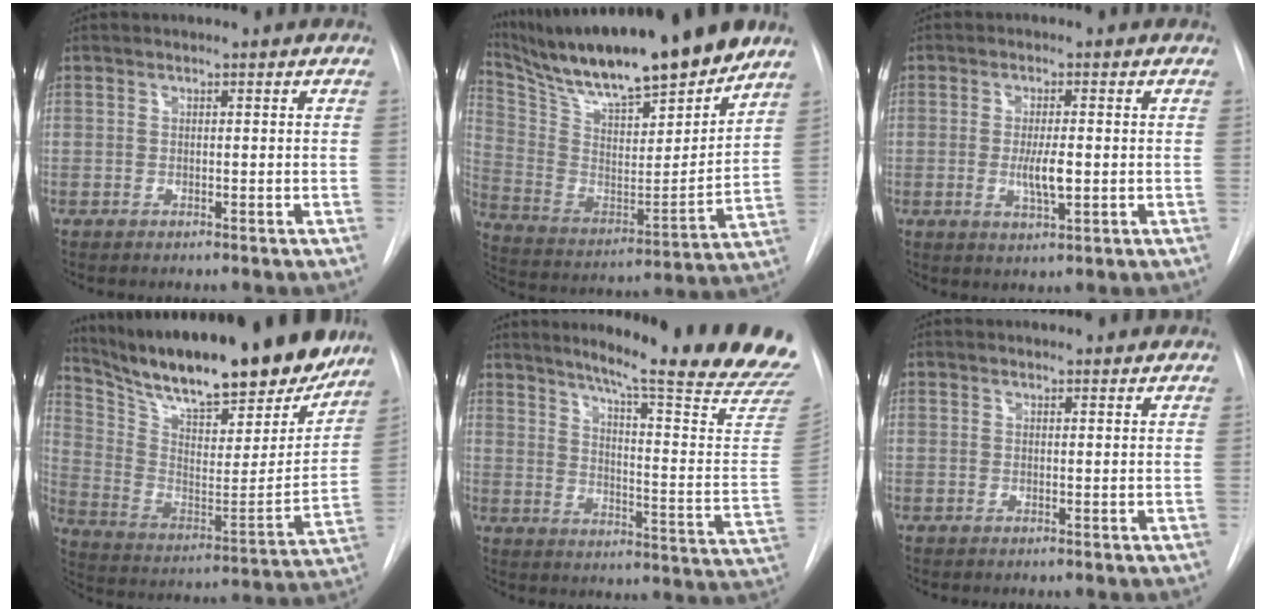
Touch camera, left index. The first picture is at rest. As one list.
[{"total": 24.4, "force": [20.3, 3.4, 13.2], "torque": [-0.249, -0.020, 0.331]}, {"total": 4.3, "force": [-1.2, 0.9, 4.0], "torque": [-0.074, -0.012, -0.018]}, {"total": 29.2, "force": [24.1, 6.6, 15.0], "torque": [-0.253, -0.045, 0.349]}, {"total": 24.6, "force": [20.8, -0.4, 13.1], "torque": [-0.184, -0.113, 0.251]}, {"total": 1.3, "force": [1.2, 0.6, 0.1], "torque": [-0.004, 0.002, 0.007]}]